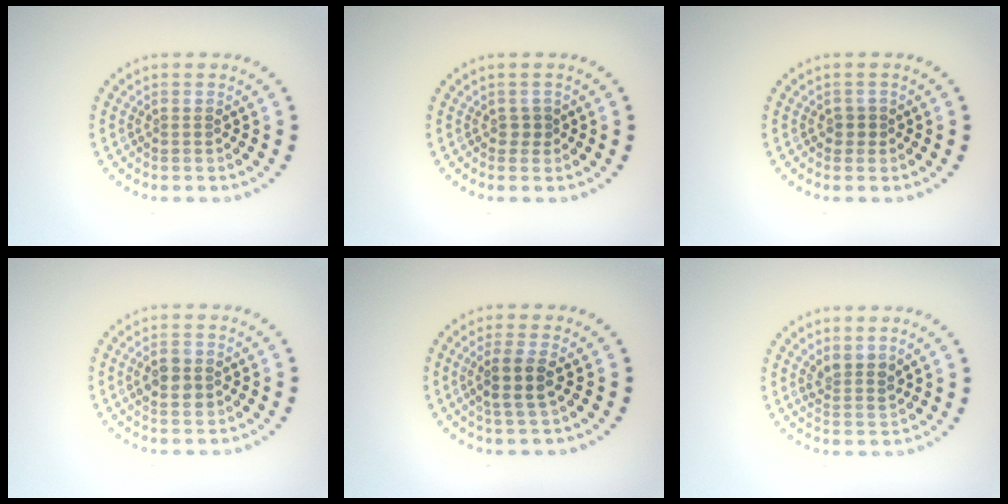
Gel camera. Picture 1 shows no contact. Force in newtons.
{"total": 0.8, "press": 0.7, "slide": 0.3}
{"total": 1.0, "press": 0.8, "slide": 0.5}
{"total": 2.8, "press": 2.8, "slide": 0.1}
{"total": 2.8, "press": 2.5, "slide": 1.2}
{"total": 2.1, "press": 1.7, "slide": 1.2}